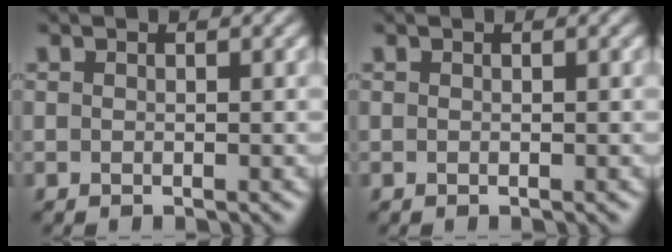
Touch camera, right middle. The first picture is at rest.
{"total": 0.0}